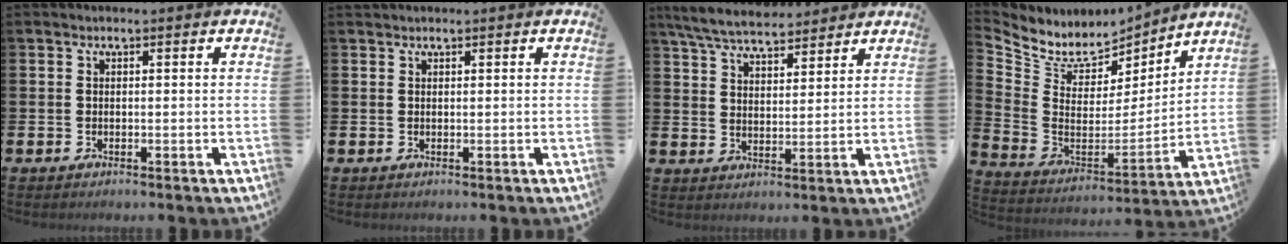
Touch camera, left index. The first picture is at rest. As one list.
[{"total": 0.6, "force": [0.6, 0.1, 0.0], "torque": [0.004, 0.000, 0.011]}, {"total": 6.5, "force": [6.1, 1.3, 1.6], "torque": [-0.056, -0.023, 0.112]}, {"total": 7.7, "force": [7.1, 3.1, 0.3], "torque": [-0.060, -0.057, 0.127]}]